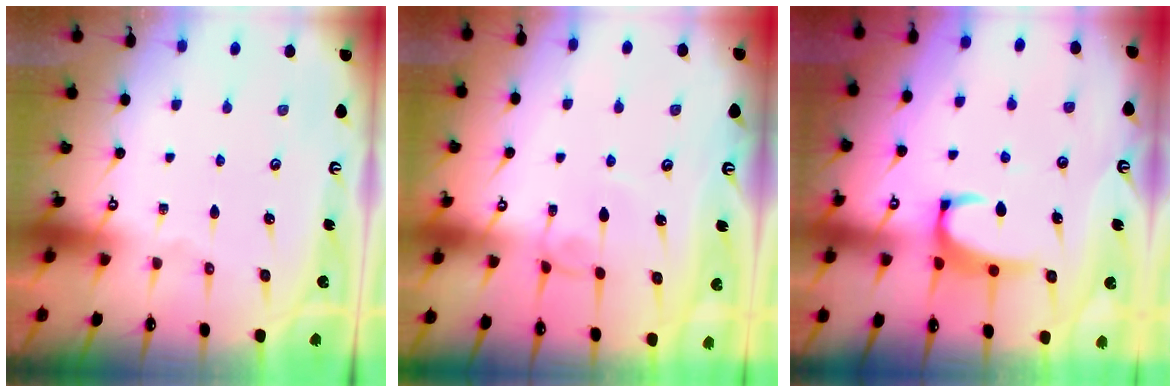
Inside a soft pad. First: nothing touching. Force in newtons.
{"total": 1.2, "press": 1.1, "slide": 0.4}
{"total": 3.4, "press": 3.3, "slide": 0.7}